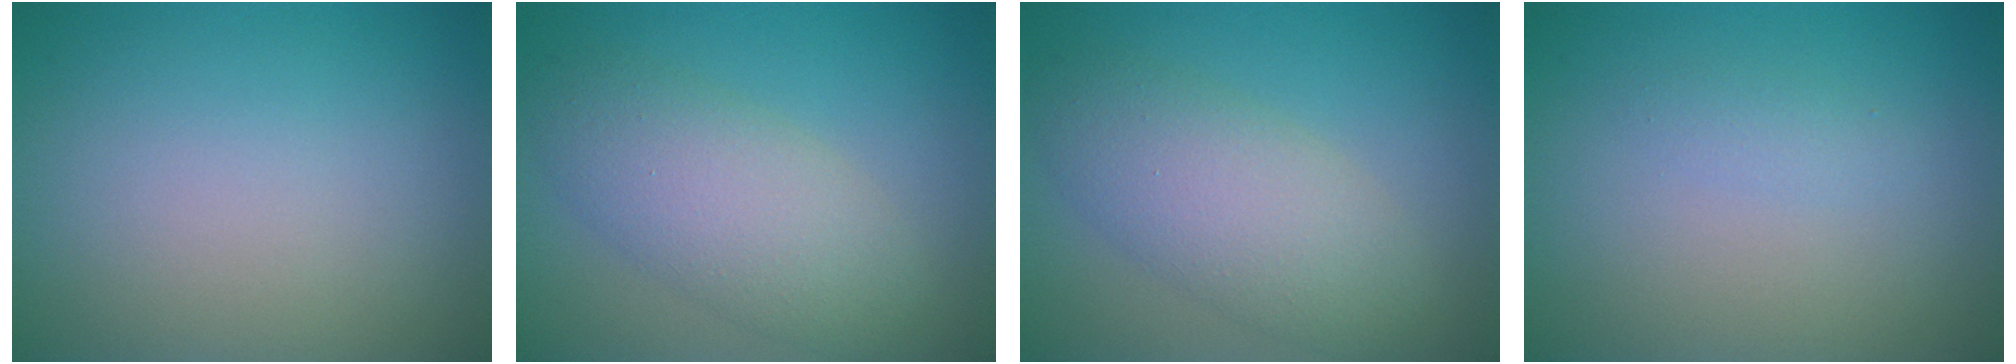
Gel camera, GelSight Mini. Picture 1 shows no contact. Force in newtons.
{"total": 5.3, "press": 5.3, "slide": 0.2}
{"total": 5.3, "press": 5.3, "slide": 0.2}
{"total": 0.9, "press": 0.9, "slide": 0.1}